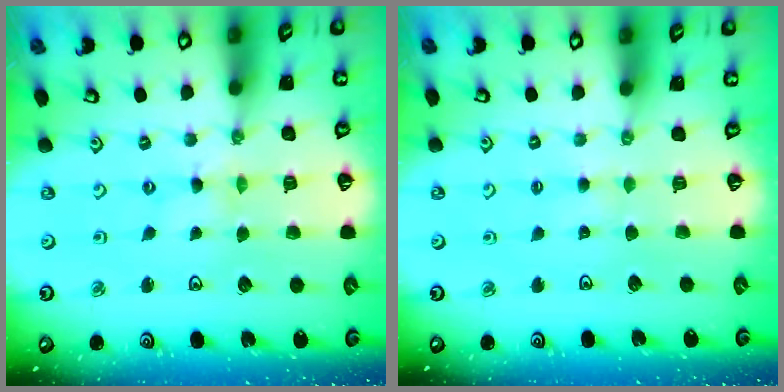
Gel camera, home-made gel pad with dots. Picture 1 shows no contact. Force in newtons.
{"total": 1.8, "press": 1.7, "slide": 0.4}